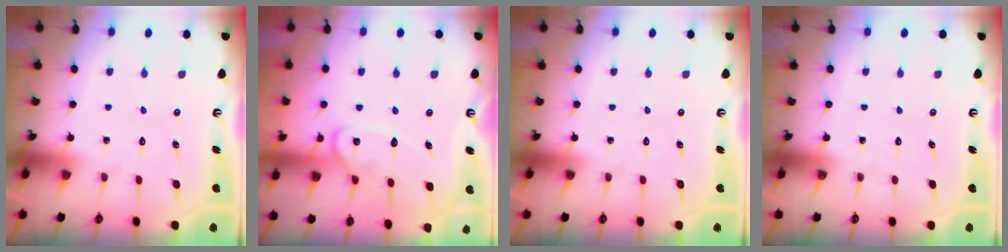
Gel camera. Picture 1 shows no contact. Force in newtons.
{"total": 12.9, "press": 12.8, "slide": 1.1}
{"total": 0.0}
{"total": 0.0}